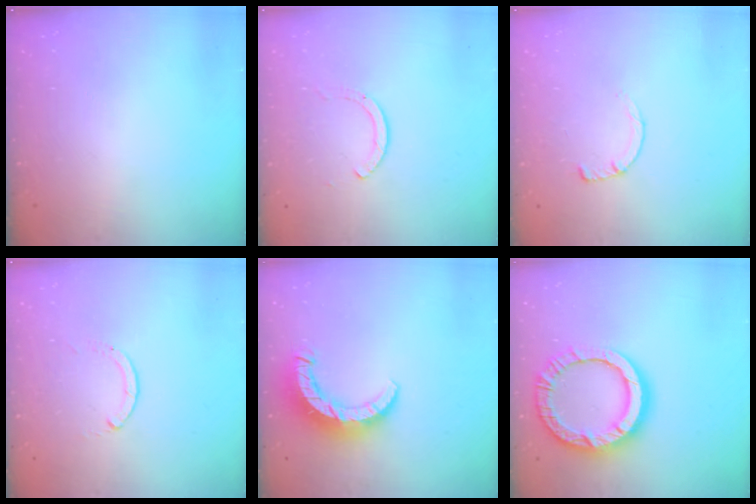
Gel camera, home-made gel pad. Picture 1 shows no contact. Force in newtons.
{"total": 2.0, "press": 1.9, "slide": 0.3}
{"total": 3.4, "press": 3.4, "slide": 0.4}
{"total": 0.0}
{"total": 9.9, "press": 9.8, "slide": 0.9}
{"total": 16.2, "press": 16.1, "slide": 1.6}